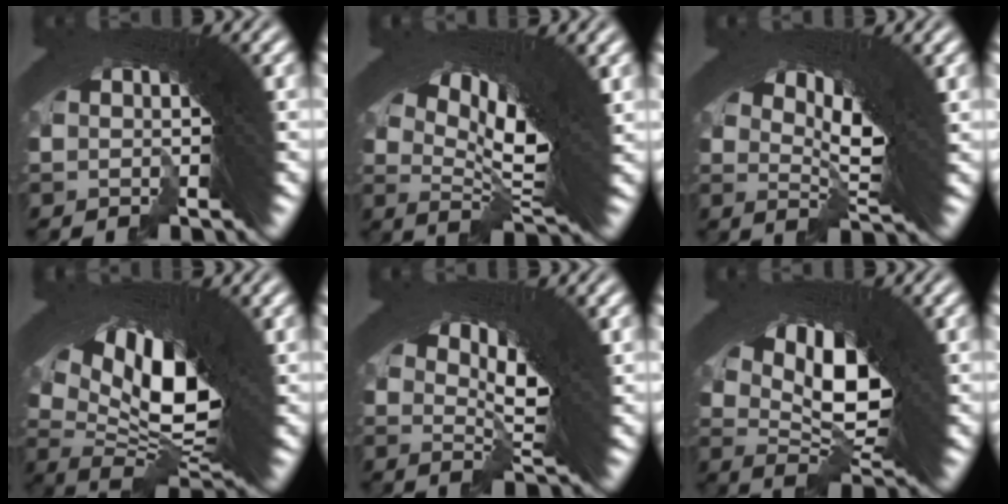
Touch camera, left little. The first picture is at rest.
{"total": 10.4, "force": [2.8, 4.8, 8.9], "torque": [-0.146, 0.003, 0.037]}
{"total": 6.7, "force": [2.2, 2.6, 5.7], "torque": [-0.098, -0.005, 0.036]}
{"total": 12.0, "force": [0.4, 6.9, 9.8], "torque": [-0.182, -0.041, 0.022]}
{"total": 5.8, "force": [2.1, 2.2, 5.0], "torque": [-0.086, -0.006, 0.035]}
{"total": 9.6, "force": [0.8, 5.8, 7.7], "torque": [-0.142, -0.022, 0.018]}